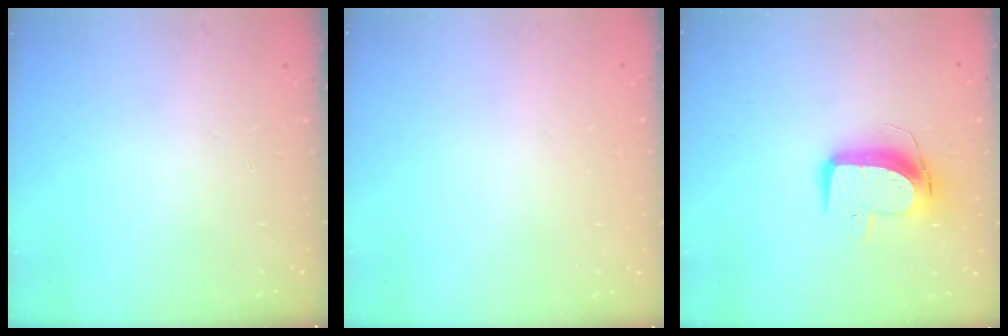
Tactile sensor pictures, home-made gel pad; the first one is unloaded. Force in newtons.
{"total": 0.0}
{"total": 11.1, "press": 11.0, "slide": 1.2}